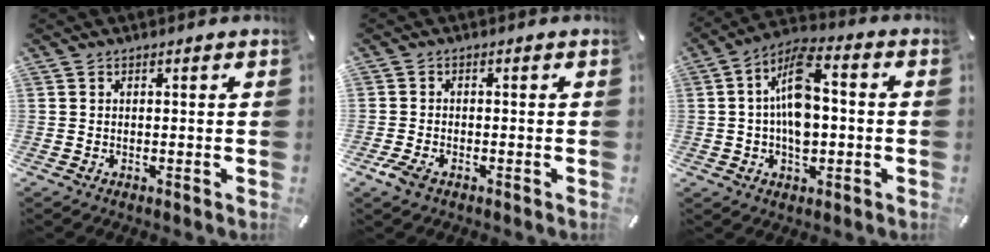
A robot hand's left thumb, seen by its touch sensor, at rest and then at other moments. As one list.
[{"total": 3.0, "force": [-1.6, 2.1, 1.4], "torque": [-0.030, 0.005, -0.030]}, {"total": 11.9, "force": [-0.4, 7.0, 9.6], "torque": [-0.188, 0.010, -0.004]}]